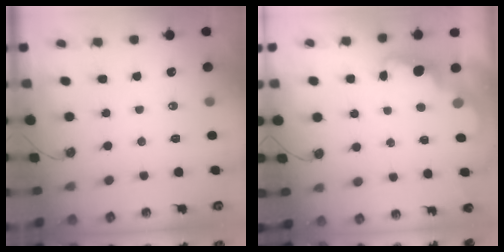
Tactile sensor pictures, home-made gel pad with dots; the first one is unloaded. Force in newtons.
{"total": 2.4, "press": 2.4, "slide": 0.5}